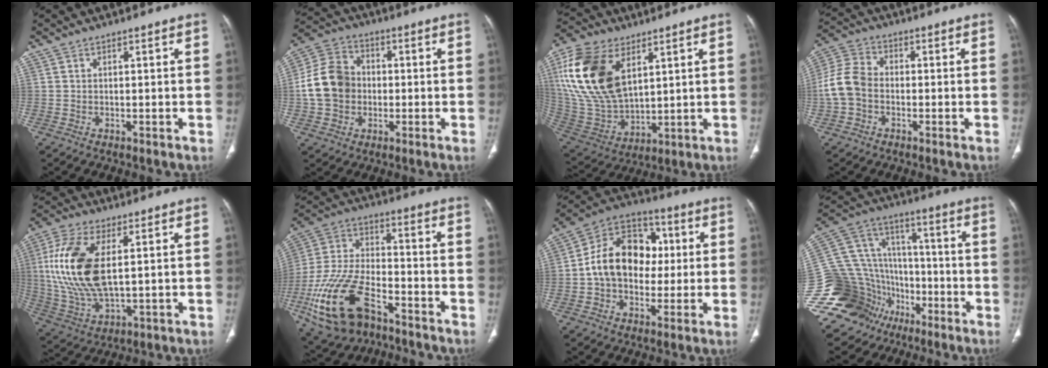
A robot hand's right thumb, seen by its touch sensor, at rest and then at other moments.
{"total": 11.3, "force": [-0.4, 10.0, 5.2], "torque": [-0.091, 0.032, -0.016]}
{"total": 21.6, "force": [7.9, 12.6, 15.7], "torque": [-0.314, -0.028, 0.158]}
{"total": 7.6, "force": [-0.9, 6.3, 4.2], "torque": [-0.090, 0.026, -0.032]}
{"total": 16.7, "force": [2.5, 8.3, 14.3], "torque": [-0.306, -0.008, 0.056]}
{"total": 20.0, "force": [-10.4, 11.0, 13.1], "torque": [-0.287, 0.046, -0.187]}
{"total": 15.6, "force": [1.0, 12.2, 9.7], "torque": [-0.126, 0.037, 0.007]}
{"total": 28.2, "force": [-13.6, 21.4, 12.4], "torque": [-0.265, 0.097, -0.227]}